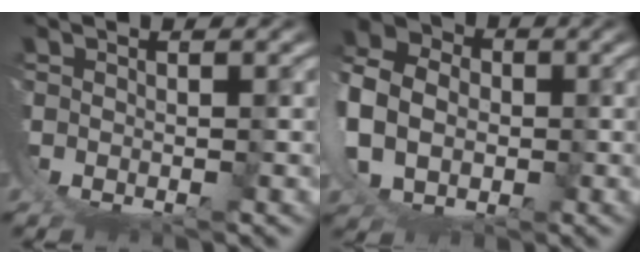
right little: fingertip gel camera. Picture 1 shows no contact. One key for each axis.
{"total": 9.8, "fx": 3.8, "fy": 7.1, "fz": 5.5, "tx": -0.120, "ty": -0.004, "tz": 0.057}